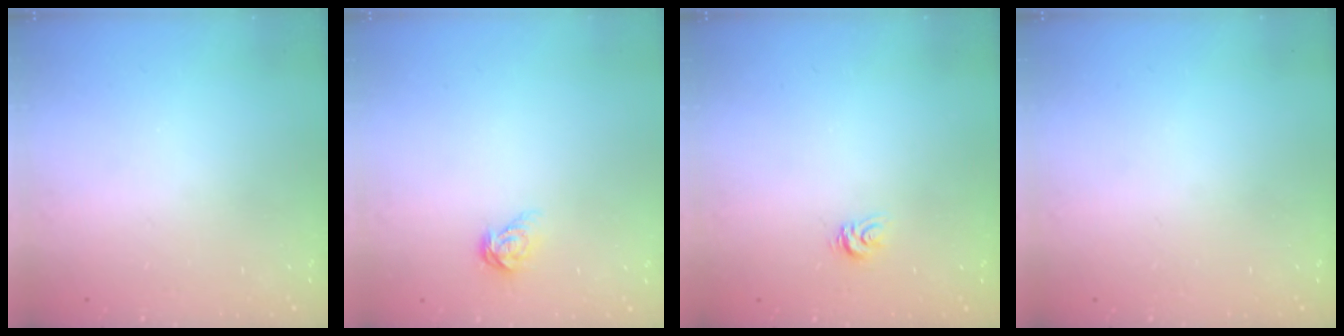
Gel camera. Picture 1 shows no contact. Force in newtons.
{"total": 7.0, "press": 7.0, "slide": 0.4}
{"total": 4.0, "press": 4.0, "slide": 0.2}
{"total": 0.0}